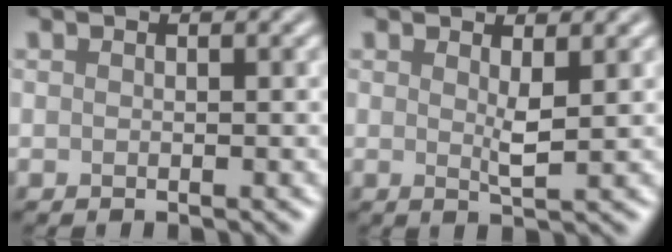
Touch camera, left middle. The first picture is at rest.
{"total": 1.6, "force": [0.5, 0.2, 1.5], "torque": [-0.031, -0.006, 0.008]}